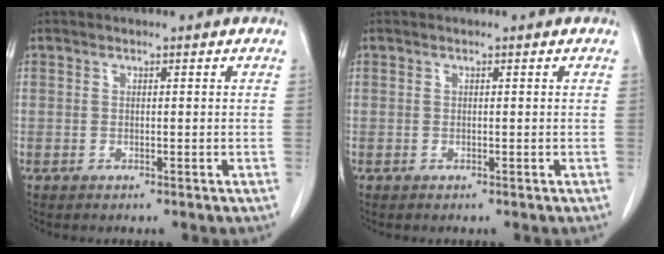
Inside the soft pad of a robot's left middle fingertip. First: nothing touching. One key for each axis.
{"total": 0.0}